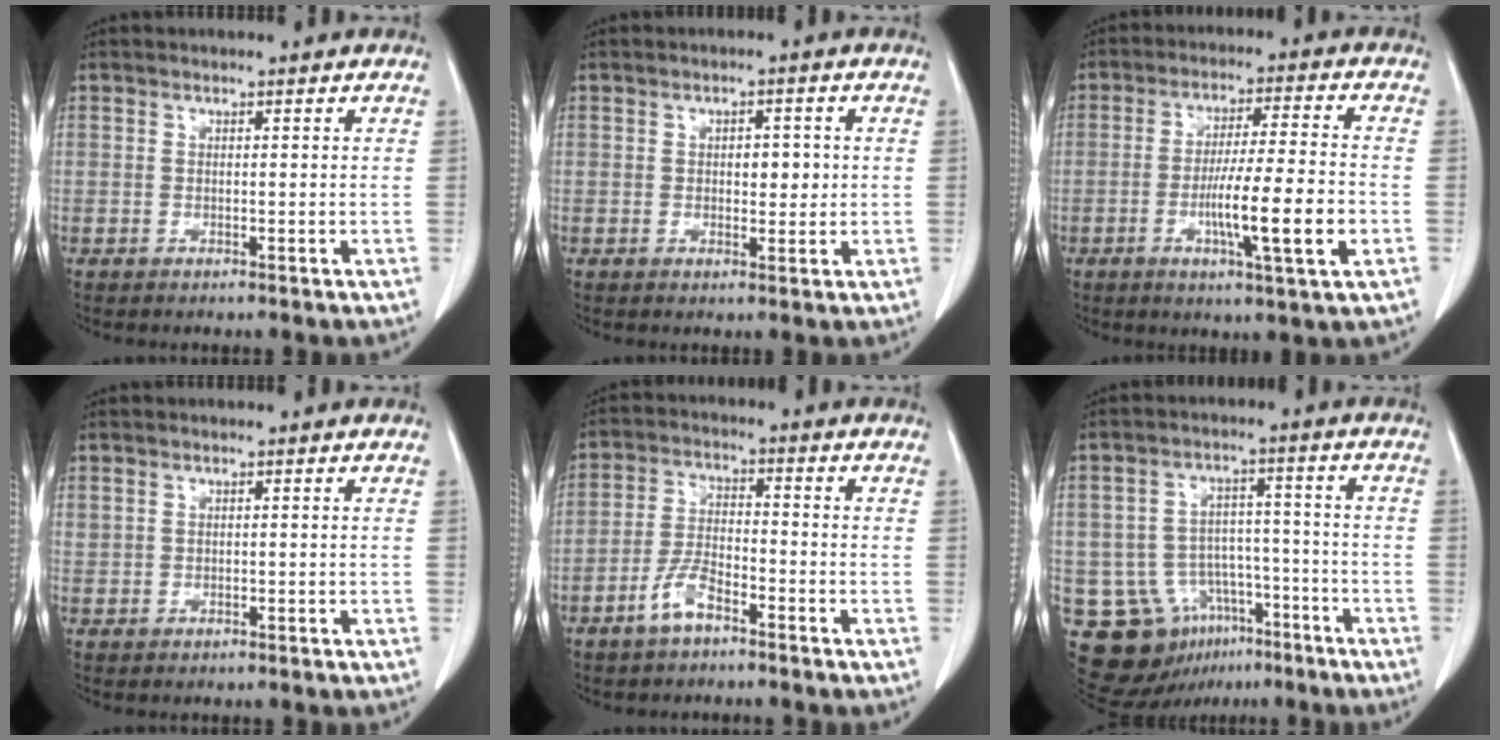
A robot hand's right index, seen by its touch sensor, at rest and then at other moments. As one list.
[{"total": 3.1, "force": [0.3, 1.7, 2.6], "torque": [-0.030, 0.002, 0.006]}, {"total": 11.3, "force": [-3.2, 0.0, 10.8], "torque": [-0.186, -0.010, -0.057]}, {"total": 0.5, "force": [0.4, 0.3, 0.0], "torque": [0.000, 0.007, 0.009]}, {"total": 5.2, "force": [-3.5, 1.8, 3.4], "torque": [-0.075, 0.003, -0.069]}, {"total": 12.3, "force": [-6.3, 9.6, 4.5], "torque": [-0.078, 0.032, -0.088]}]